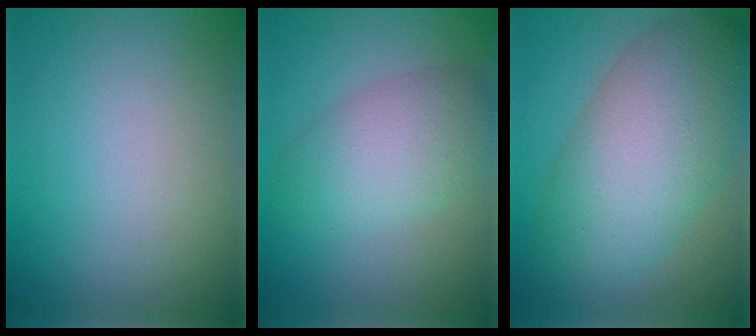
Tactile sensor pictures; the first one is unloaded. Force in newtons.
{"total": 5.2, "press": 5.2, "slide": 0.0}
{"total": 10.4, "press": 10.4, "slide": 0.2}